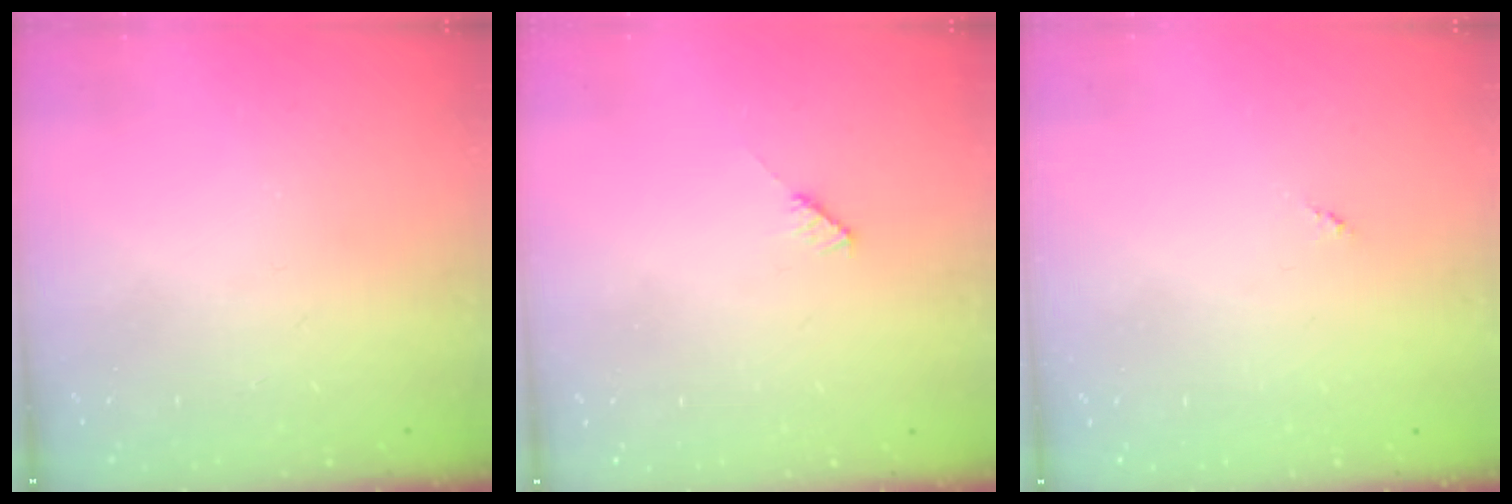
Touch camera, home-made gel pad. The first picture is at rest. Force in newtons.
{"total": 3.0, "press": 3.0, "slide": 0.2}
{"total": 0.0}